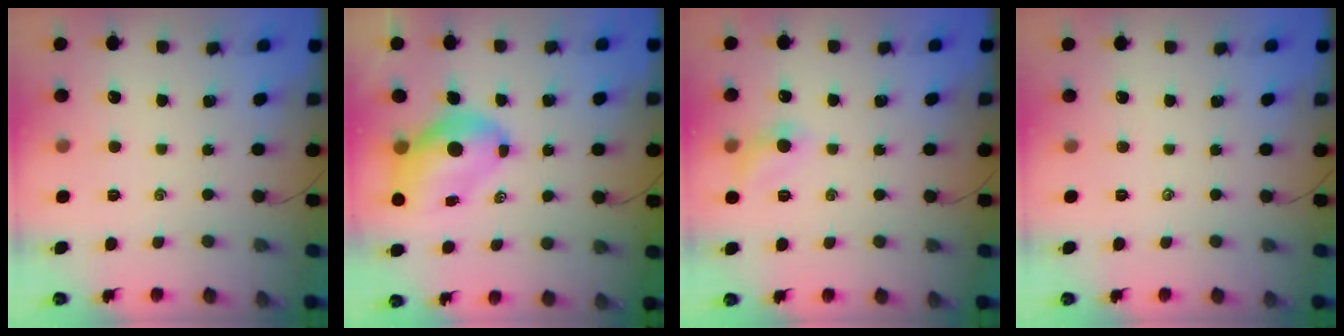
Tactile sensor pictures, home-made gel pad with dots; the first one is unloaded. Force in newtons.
{"total": 9.0, "press": 8.7, "slide": 2.2}
{"total": 6.5, "press": 6.3, "slide": 1.7}
{"total": 0.0}